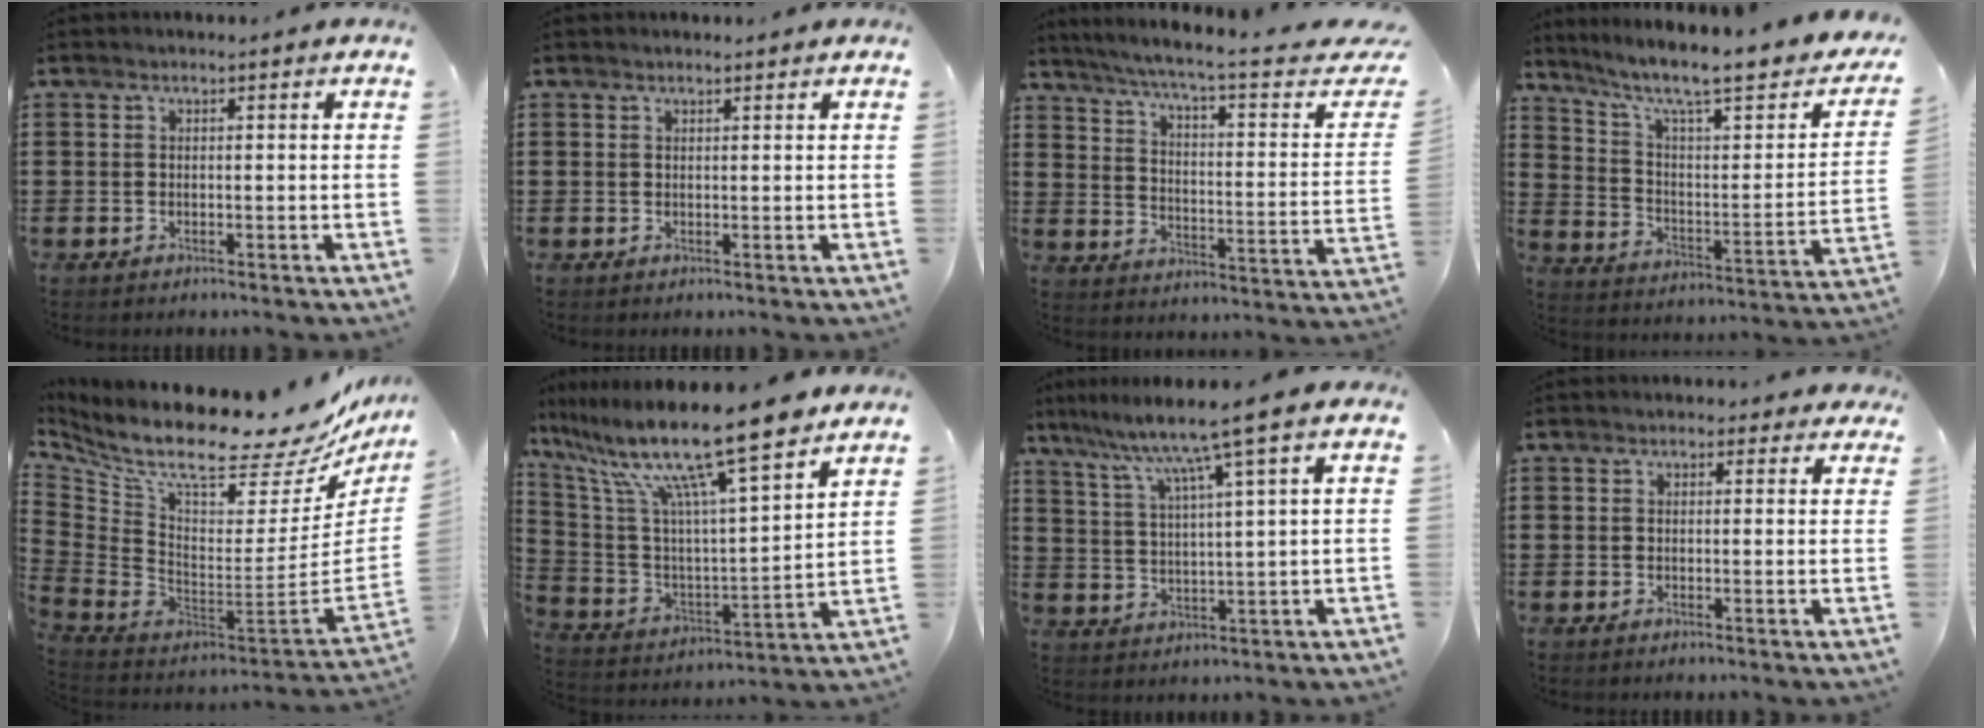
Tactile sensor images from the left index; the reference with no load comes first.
{"total": 0.6, "force": [0.6, 0.1, 0.2], "torque": [-0.005, 0.000, 0.012]}
{"total": 6.3, "force": [4.4, 0.0, 4.5], "torque": [-0.095, -0.037, 0.066]}
{"total": 8.7, "force": [6.3, 1.3, 5.8], "torque": [-0.121, -0.045, 0.097]}
{"total": 12.9, "force": [10.5, 1.3, 7.4], "torque": [-0.166, -0.096, 0.173]}
{"total": 15.3, "force": [11.8, 0.8, 9.7], "torque": [-0.216, -0.078, 0.194]}
{"total": 7.7, "force": [5.5, -1.1, 5.3], "torque": [-0.123, -0.030, 0.086]}
{"total": 1.5, "force": [0.9, 1.1, 0.6], "torque": [-0.009, 0.006, 0.013]}